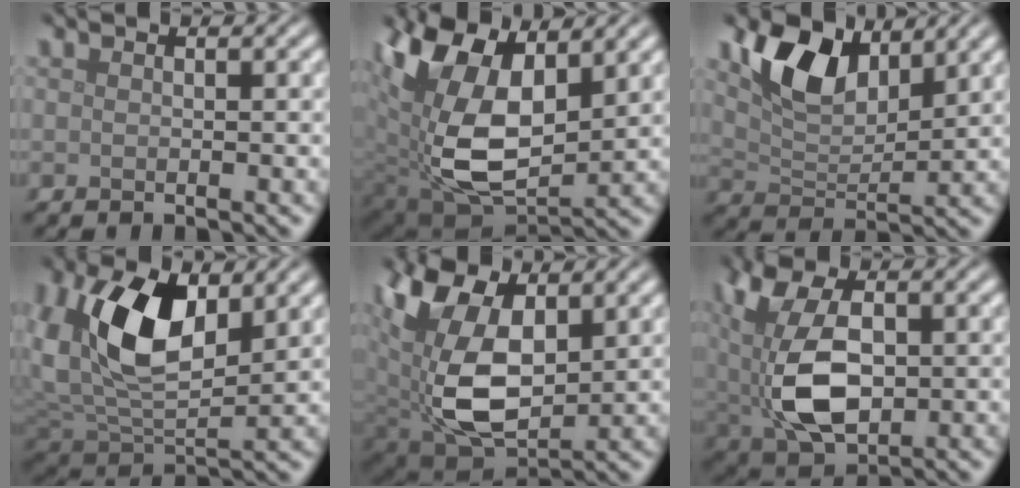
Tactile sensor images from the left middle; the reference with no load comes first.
{"total": 12.7, "force": [4.2, 7.5, 9.4], "torque": [-0.202, -0.021, 0.094]}
{"total": 6.5, "force": [3.7, 3.2, 4.2], "torque": [-0.082, -0.002, 0.068]}
{"total": 10.5, "force": [3.1, 5.8, 8.2], "torque": [-0.164, 0.001, 0.051]}
{"total": 11.7, "force": [2.6, 7.3, 8.8], "torque": [-0.203, -0.014, 0.058]}
{"total": 9.4, "force": [0.5, 5.8, 7.4], "torque": [-0.176, -0.009, 0.021]}